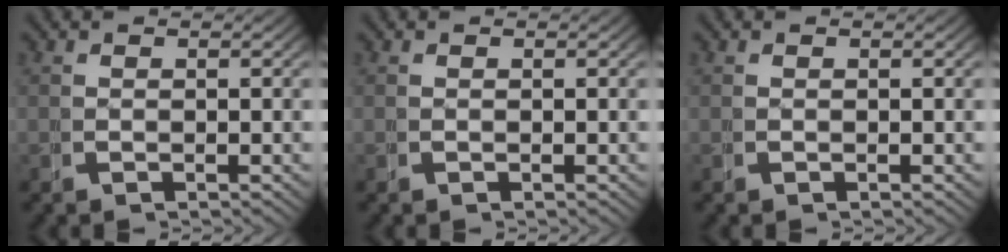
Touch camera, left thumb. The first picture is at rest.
{"total": 0.0}
{"total": 0.0}